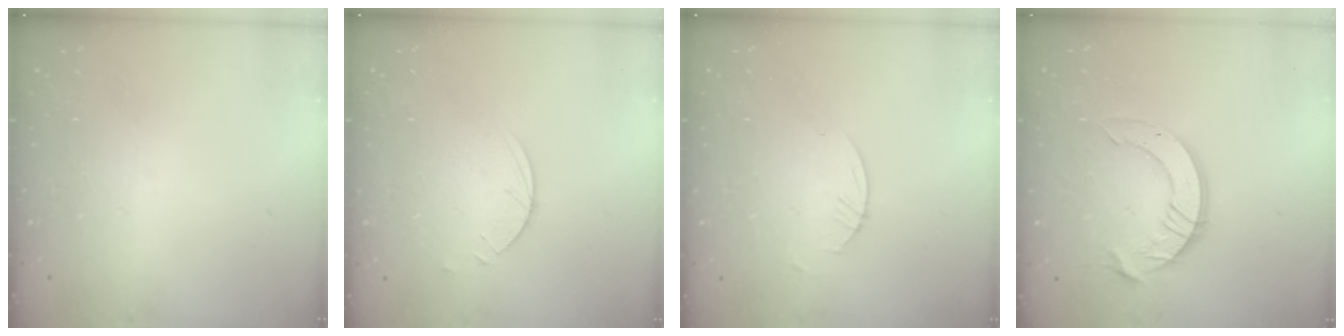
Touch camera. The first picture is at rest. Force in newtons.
{"total": 2.5, "press": 2.4, "slide": 0.3}
{"total": 0.8, "press": 0.8, "slide": 0.2}
{"total": 12.6, "press": 12.6, "slide": 1.3}